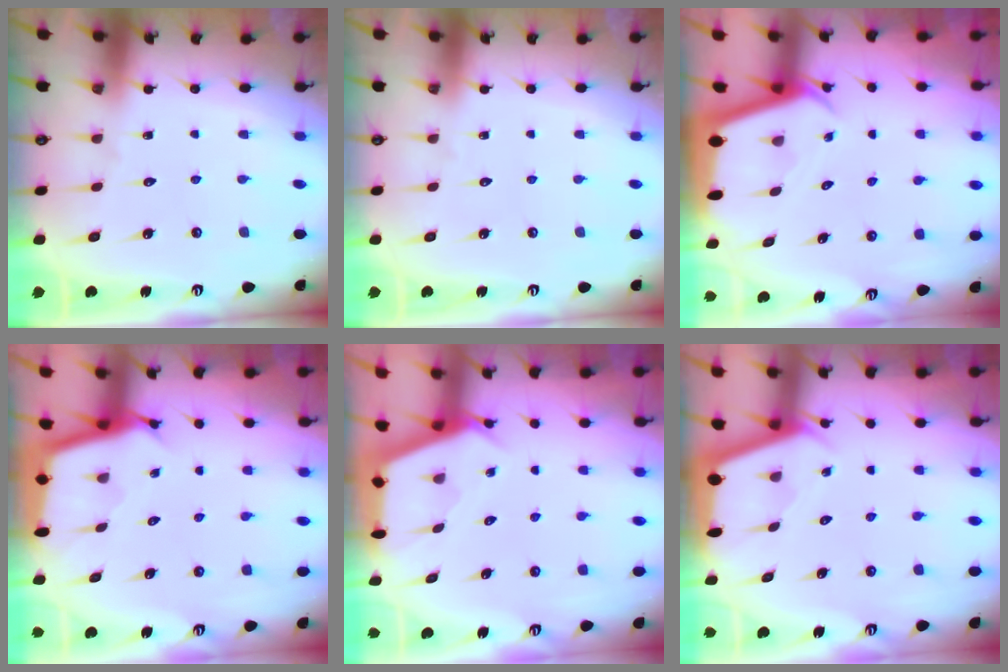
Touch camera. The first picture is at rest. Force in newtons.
{"total": 0.0}
{"total": 2.5, "press": 2.5, "slide": 0.3}
{"total": 2.5, "press": 2.5, "slide": 0.1}
{"total": 2.7, "press": 2.7, "slide": 0.3}
{"total": 2.2, "press": 2.2, "slide": 0.1}